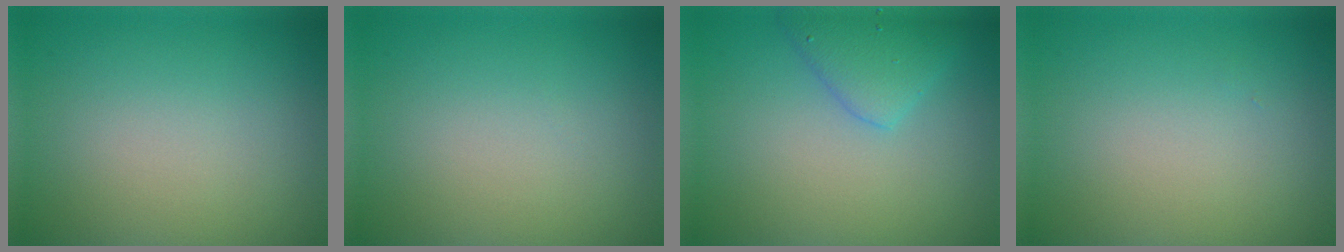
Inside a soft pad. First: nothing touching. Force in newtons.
{"total": 0.0}
{"total": 3.0, "press": 3.0, "slide": 0.1}
{"total": 0.0}